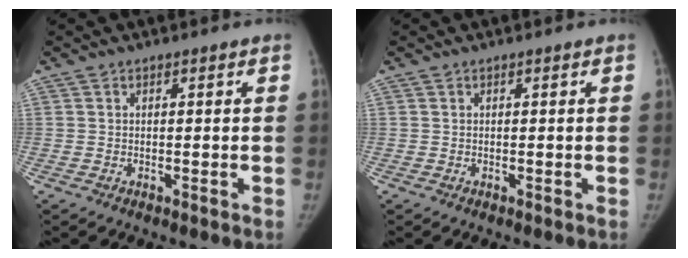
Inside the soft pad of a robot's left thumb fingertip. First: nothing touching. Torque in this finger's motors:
{"motor_torque": [0.00, 0.00, 0.15, -0.14, 0.00]}